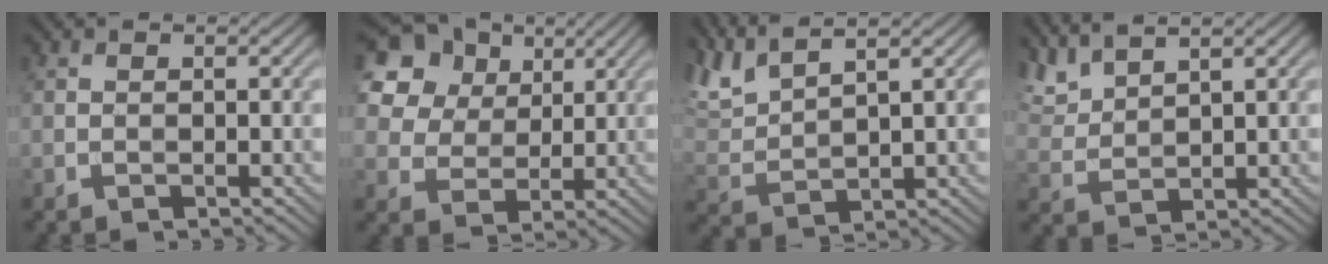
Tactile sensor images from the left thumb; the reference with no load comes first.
{"total": 15.0, "force": [8.0, 10.9, 6.5], "torque": [-0.202, 0.024, 0.182]}
{"total": 6.2, "force": [4.9, 1.3, 3.6], "torque": [-0.095, 0.014, 0.104]}
{"total": 4.7, "force": [4.1, 1.0, 2.0], "torque": [-0.063, 0.008, 0.090]}